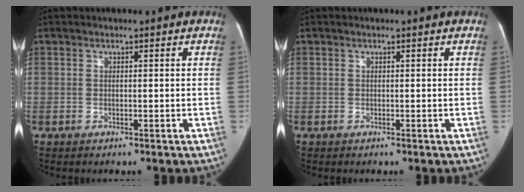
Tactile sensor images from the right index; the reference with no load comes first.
{"total": 0.0}